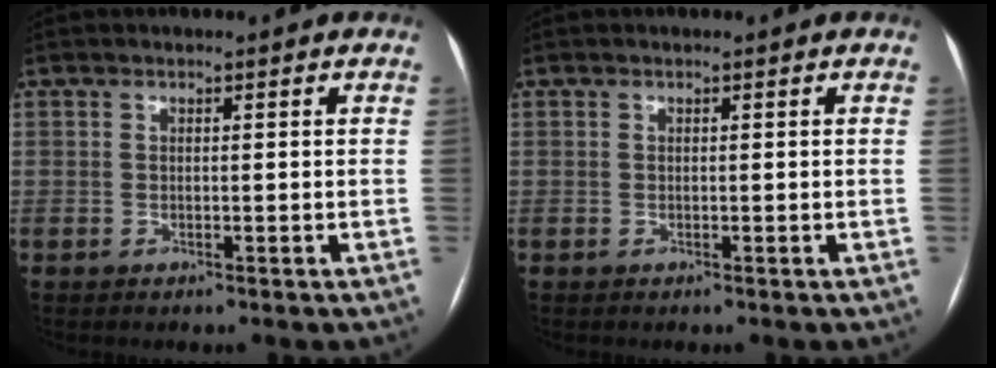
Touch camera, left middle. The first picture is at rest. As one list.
[{"total": 0.0}]